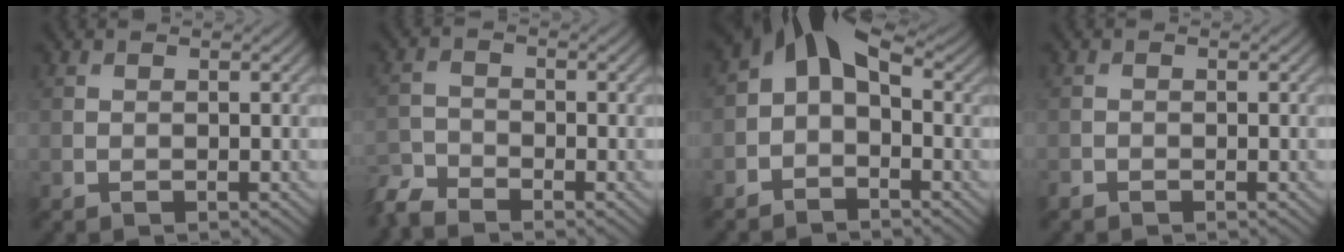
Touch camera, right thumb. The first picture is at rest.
{"total": 3.6, "force": [-3.5, 0.6, 0.7], "torque": [-0.021, -0.008, -0.082]}
{"total": 6.2, "force": [-0.4, 4.2, 4.5], "torque": [-0.075, 0.016, -0.029]}
{"total": 0.7, "force": [-0.7, 0.2, 0.0], "torque": [-0.002, 0.000, -0.014]}